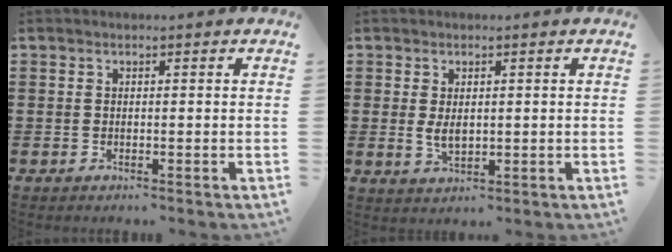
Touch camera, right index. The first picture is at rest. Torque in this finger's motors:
{"motor_torque": [1.12, 1.02, 0.10, 0.07]}